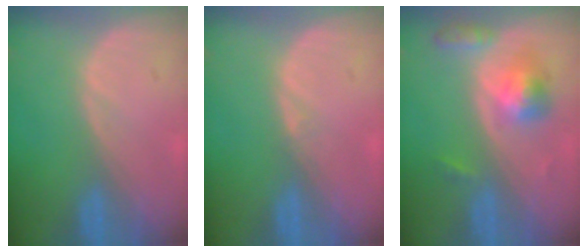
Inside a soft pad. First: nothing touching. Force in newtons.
{"total": 0.6, "press": 0.4, "slide": 0.5}
{"total": 5.3, "press": 5.0, "slide": 1.6}